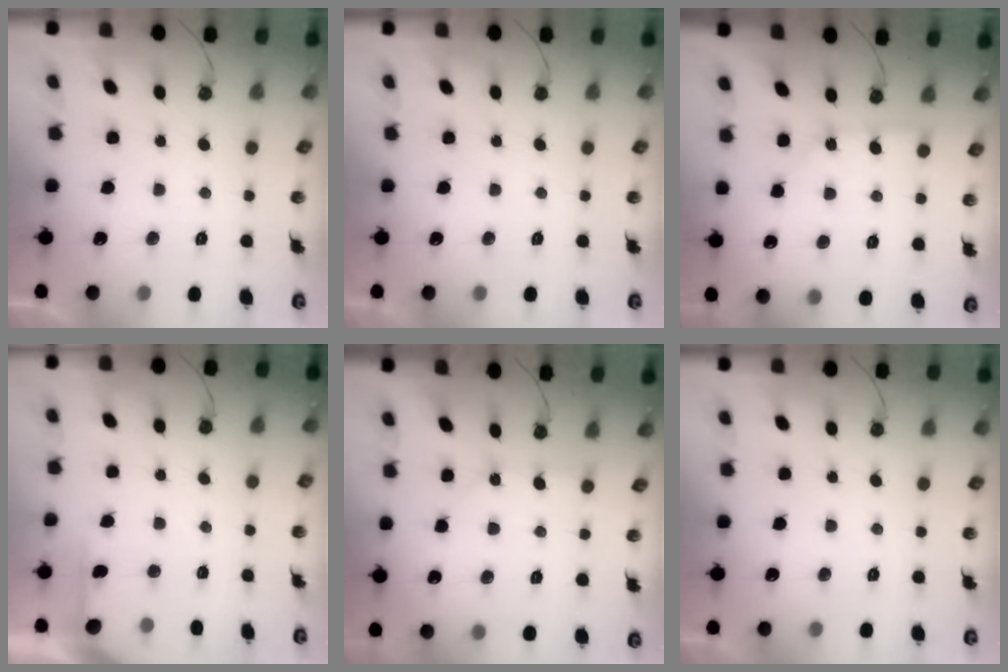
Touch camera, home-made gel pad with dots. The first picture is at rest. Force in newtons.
{"total": 0.0}
{"total": 2.5, "press": 2.5, "slide": 0.3}
{"total": 1.5, "press": 1.5, "slide": 0.2}
{"total": 2.9, "press": 2.9, "slide": 0.3}
{"total": 0.0}